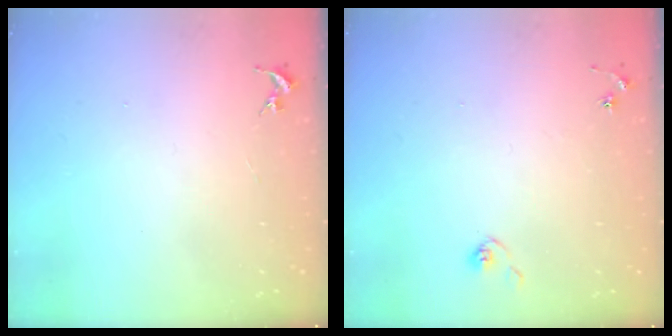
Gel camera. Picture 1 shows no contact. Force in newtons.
{"total": 5.0, "press": 5.0, "slide": 0.5}